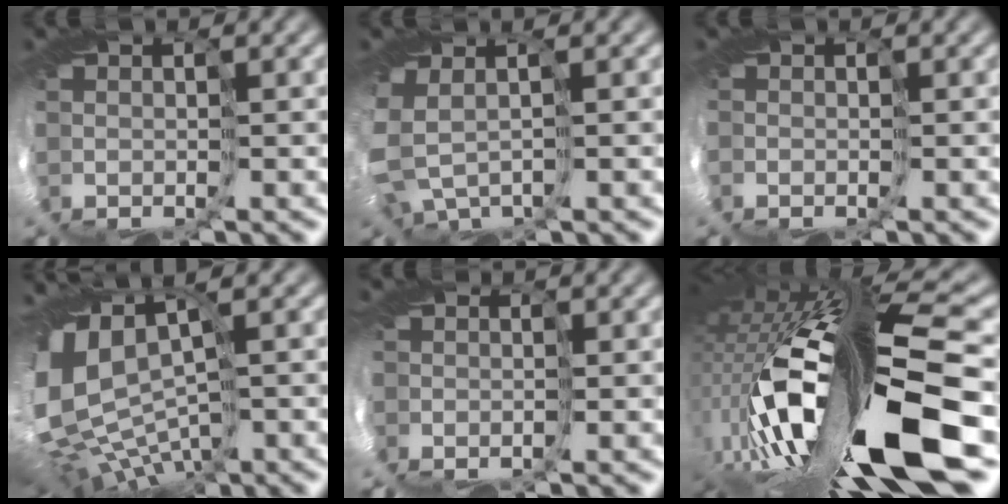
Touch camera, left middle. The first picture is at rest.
{"total": 3.3, "force": [-0.6, 2.7, 1.9], "torque": [-0.071, -0.024, 0.006]}
{"total": 1.1, "force": [-0.5, 0.8, 0.7], "torque": [-0.018, -0.001, -0.004]}
{"total": 10.4, "force": [-0.4, 6.8, 7.8], "torque": [-0.155, -0.012, 0.033]}
{"total": 4.6, "force": [-1.4, 3.6, 2.6], "torque": [-0.051, -0.002, -0.017]}
{"total": 16.2, "force": [-3.9, 5.5, 14.7], "torque": [-0.296, -0.059, -0.036]}